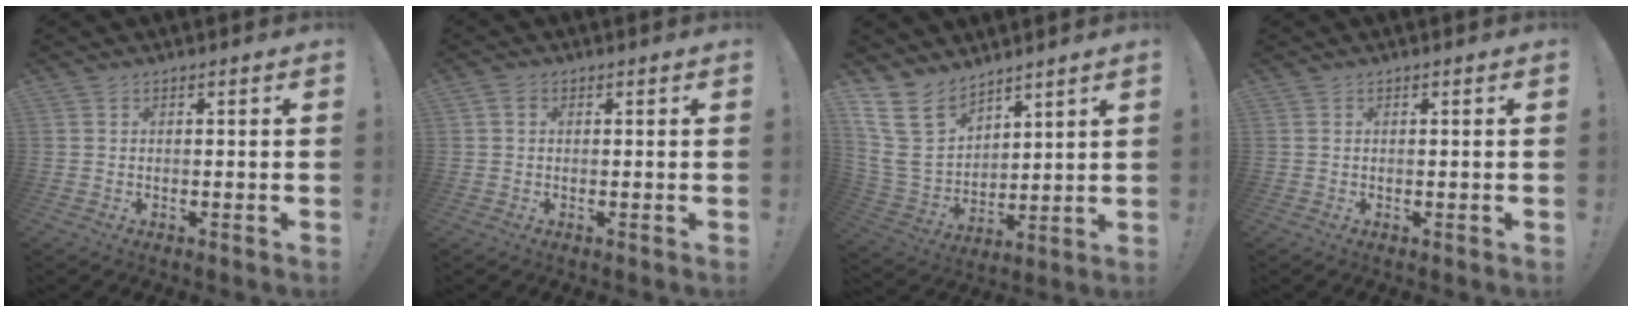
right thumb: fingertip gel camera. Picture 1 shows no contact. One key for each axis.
{"total": 1.7, "fx": 0.5, "fy": 1.4, "fz": 0.9, "tx": -0.009, "ty": 0.002, "tz": 0.007}
{"total": 16.8, "fx": 10.4, "fy": 10.5, "fz": 8.1, "tx": -0.159, "ty": -0.072, "tz": 0.200}
{"total": 0.0}